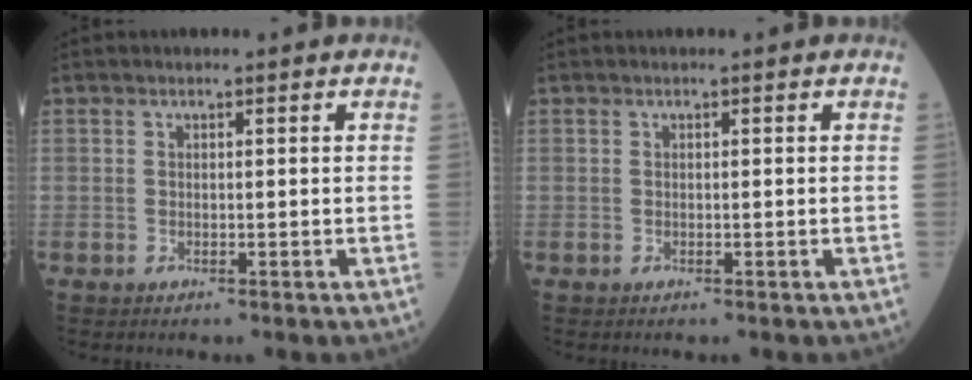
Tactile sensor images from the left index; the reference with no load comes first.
{"total": 0.0}